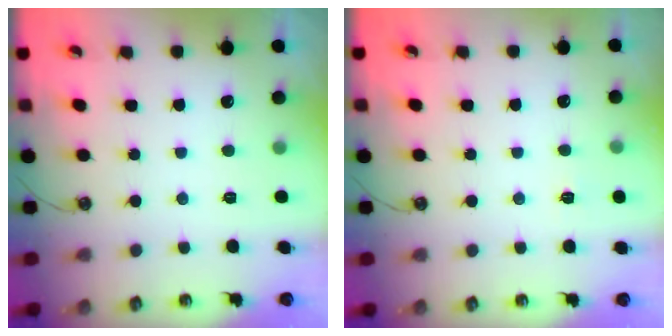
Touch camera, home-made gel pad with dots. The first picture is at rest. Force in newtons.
{"total": 3.4, "press": 3.4, "slide": 0.4}